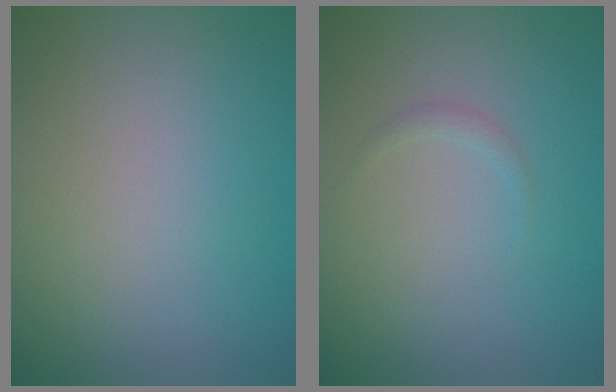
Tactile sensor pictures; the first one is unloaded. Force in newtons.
{"total": 0.6, "press": 0.6, "slide": 0.0}